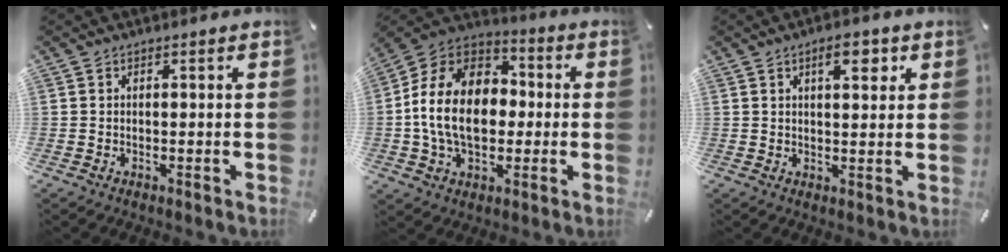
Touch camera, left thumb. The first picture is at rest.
{"total": 16.8, "force": [-2.4, 12.5, 10.9], "torque": [-0.243, 0.021, -0.047]}
{"total": 5.5, "force": [2.6, 2.1, 4.4], "torque": [-0.061, -0.006, 0.037]}